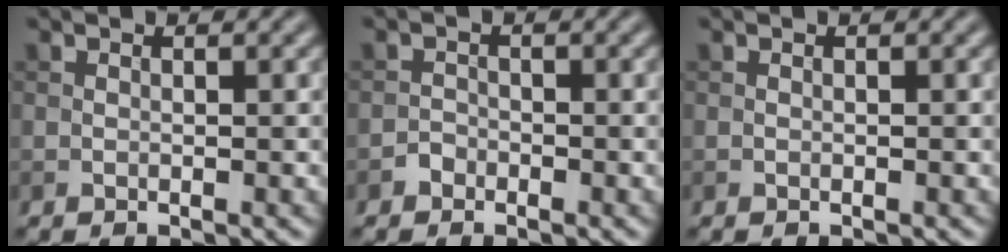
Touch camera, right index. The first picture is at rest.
{"total": 0.9, "force": [-0.6, 0.7, 0.0], "torque": [0.005, 0.003, -0.011]}
{"total": 0.0}